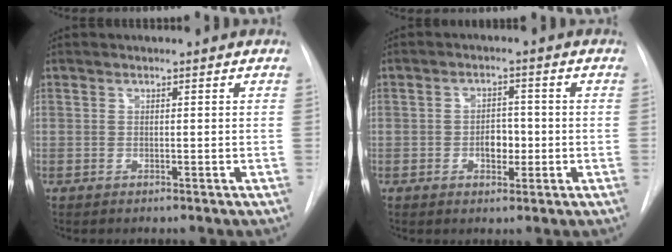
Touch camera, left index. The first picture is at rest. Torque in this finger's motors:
{"motor_torque": [0.07, 0.01, 0.07, 0.04]}